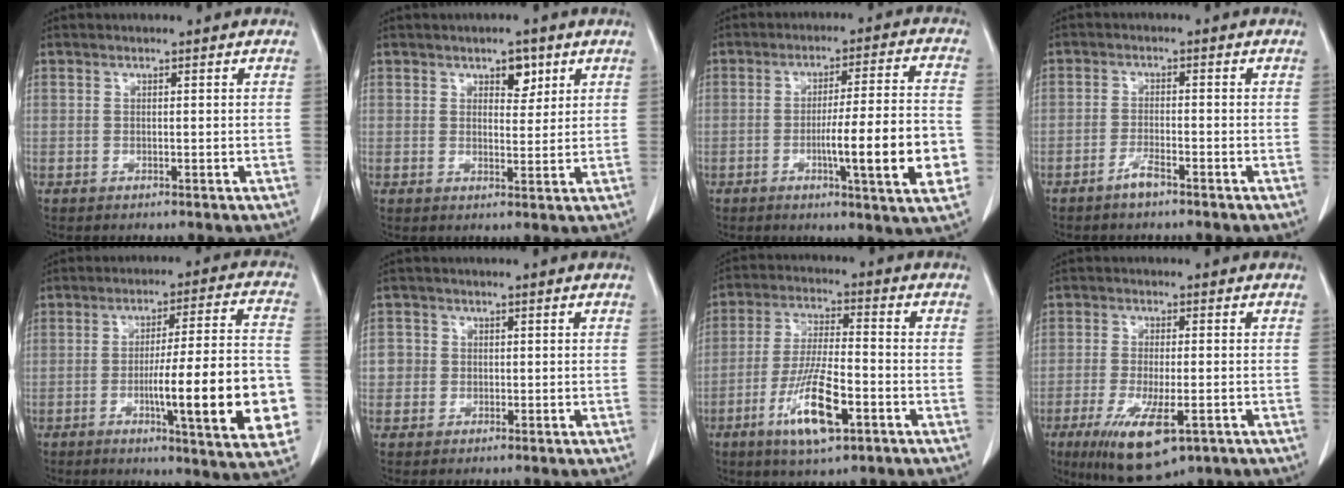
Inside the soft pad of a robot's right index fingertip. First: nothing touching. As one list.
[{"total": 3.3, "force": [1.9, 1.8, 2.1], "torque": [-0.027, 0.000, 0.029]}, {"total": 13.9, "force": [-3.6, 0.3, 13.4], "torque": [-0.191, -0.005, -0.053]}, {"total": 2.6, "force": [-2.0, 0.3, 1.6], "torque": [-0.033, 0.000, -0.039]}, {"total": 19.3, "force": [-4.7, 1.3, 18.6], "torque": [-0.209, 0.006, -0.057]}, {"total": 2.6, "force": [-0.1, 2.6, 0.2], "torque": [0.011, 0.011, -0.004]}, {"total": 11.3, "force": [-5.0, 2.3, 9.9], "torque": [-0.195, -0.014, -0.089]}, {"total": 11.2, "force": [-5.4, 3.2, 9.2], "torque": [-0.166, -0.027, -0.082]}]